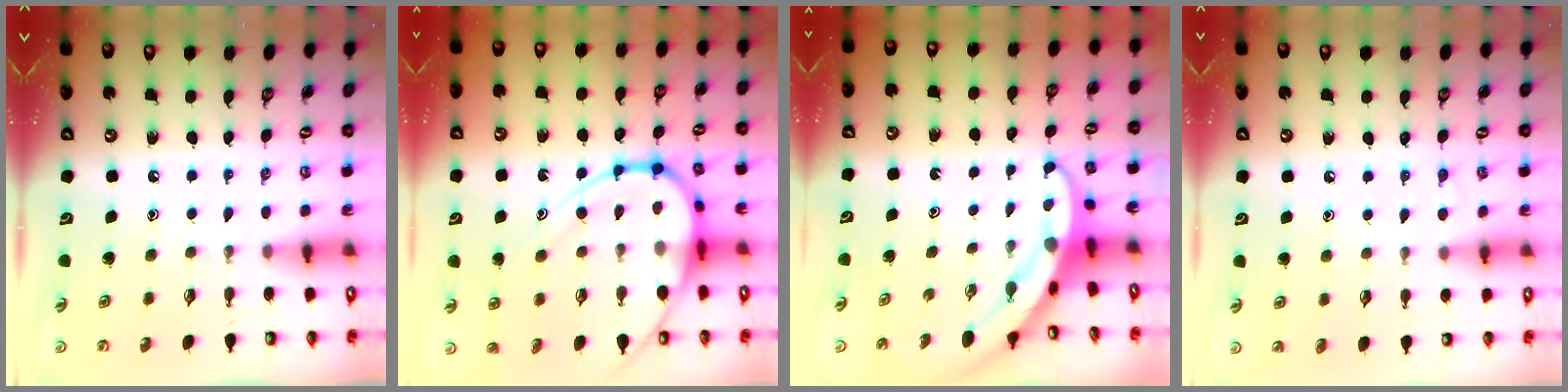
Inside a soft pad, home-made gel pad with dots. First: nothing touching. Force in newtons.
{"total": 15.9, "press": 15.8, "slide": 1.6}
{"total": 3.9, "press": 3.9, "slide": 0.6}
{"total": 4.3, "press": 4.3, "slide": 0.4}